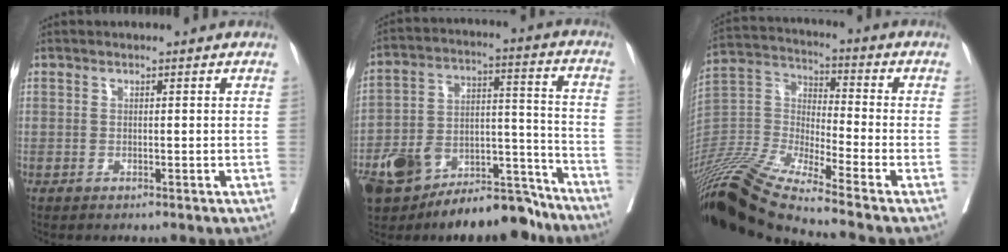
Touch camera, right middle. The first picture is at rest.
{"total": 18.8, "force": [-14.6, 7.2, 9.5], "torque": [-0.162, 0.037, -0.243]}
{"total": 16.7, "force": [-14.3, -0.3, 8.7], "torque": [-0.190, 0.000, -0.278]}